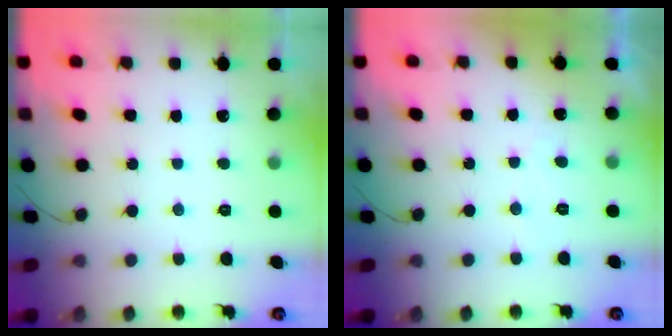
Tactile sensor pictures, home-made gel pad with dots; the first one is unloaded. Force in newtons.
{"total": 2.3, "press": 2.3, "slide": 0.1}